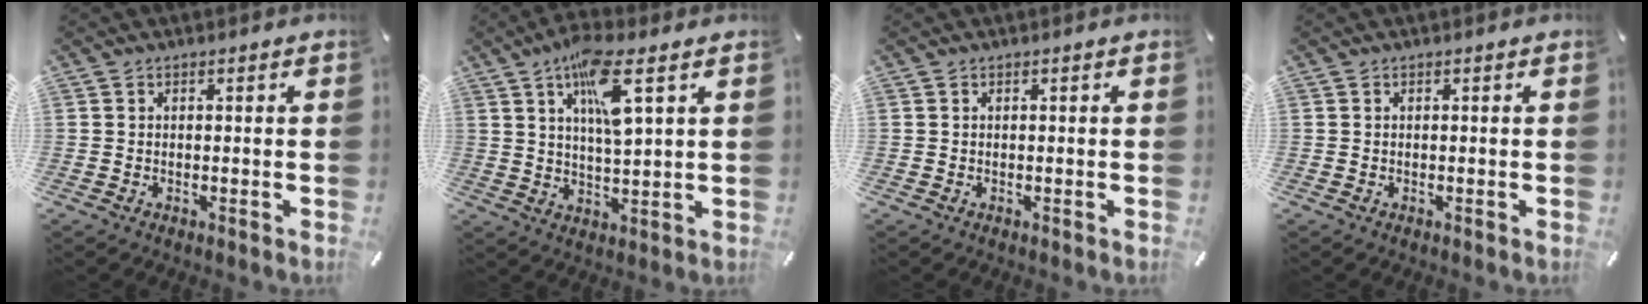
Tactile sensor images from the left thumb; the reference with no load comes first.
{"total": 11.3, "force": [5.4, 2.9, 9.5], "torque": [-0.168, -0.010, 0.090]}
{"total": 0.0}
{"total": 0.0}